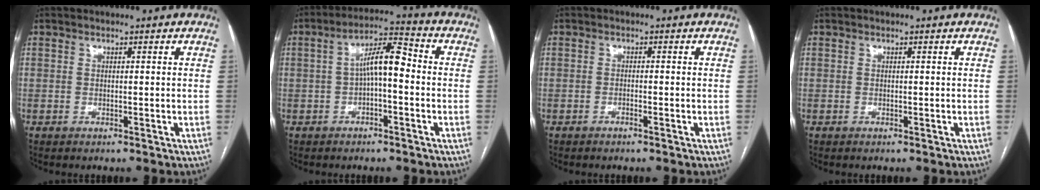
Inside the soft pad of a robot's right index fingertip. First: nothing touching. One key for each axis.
{"total": 7.5, "fx": -0.1, "fy": 2.0, "fz": 7.2, "tx": -0.127, "ty": 0.031, "tz": -0.004}
{"total": 0.8, "fx": -0.6, "fy": -0.1, "fz": 0.5, "tx": -0.011, "ty": 0.002, "tz": -0.011}
{"total": 0.0}